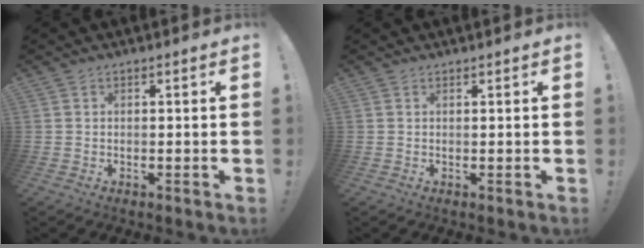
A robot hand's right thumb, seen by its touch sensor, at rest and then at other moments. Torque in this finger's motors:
{"motor_torque": [0.04, 0.04, 0.01, -0.11, 0.01]}